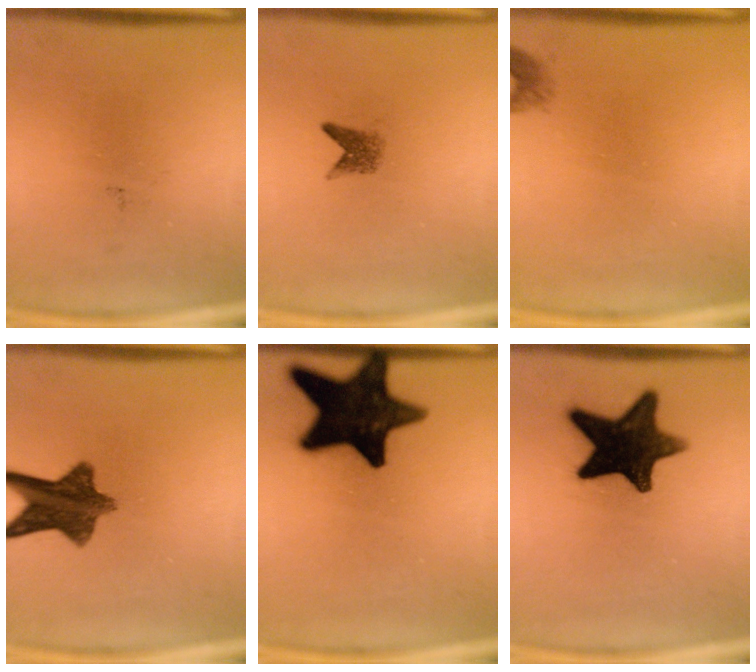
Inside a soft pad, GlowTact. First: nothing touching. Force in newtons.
{"total": 1.9}
{"total": 1.2}
{"total": 9.8}
{"total": 18.0}
{"total": 14.7}